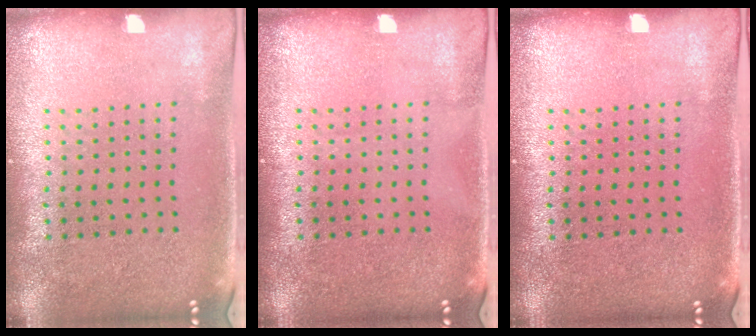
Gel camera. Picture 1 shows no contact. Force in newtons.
{"total": 0.0}
{"total": 0.0}